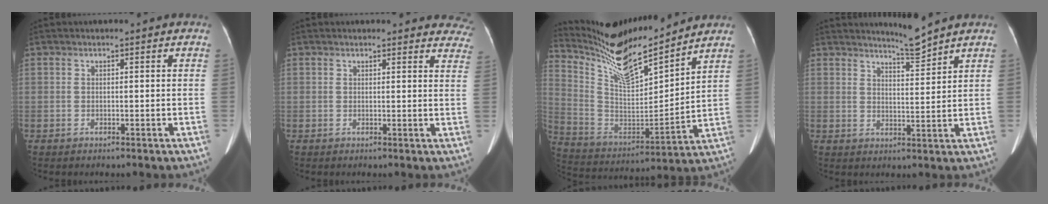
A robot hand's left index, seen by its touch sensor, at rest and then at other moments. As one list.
[{"total": 11.7, "force": [11.1, 3.1, 2.0], "torque": [0.022, -0.019, 0.091]}, {"total": 16.2, "force": [14.6, 1.5, 7.0], "torque": [-0.151, -0.010, 0.275]}, {"total": 3.8, "force": [3.6, -1.1, 0.6], "torque": [-0.018, -0.016, 0.068]}]